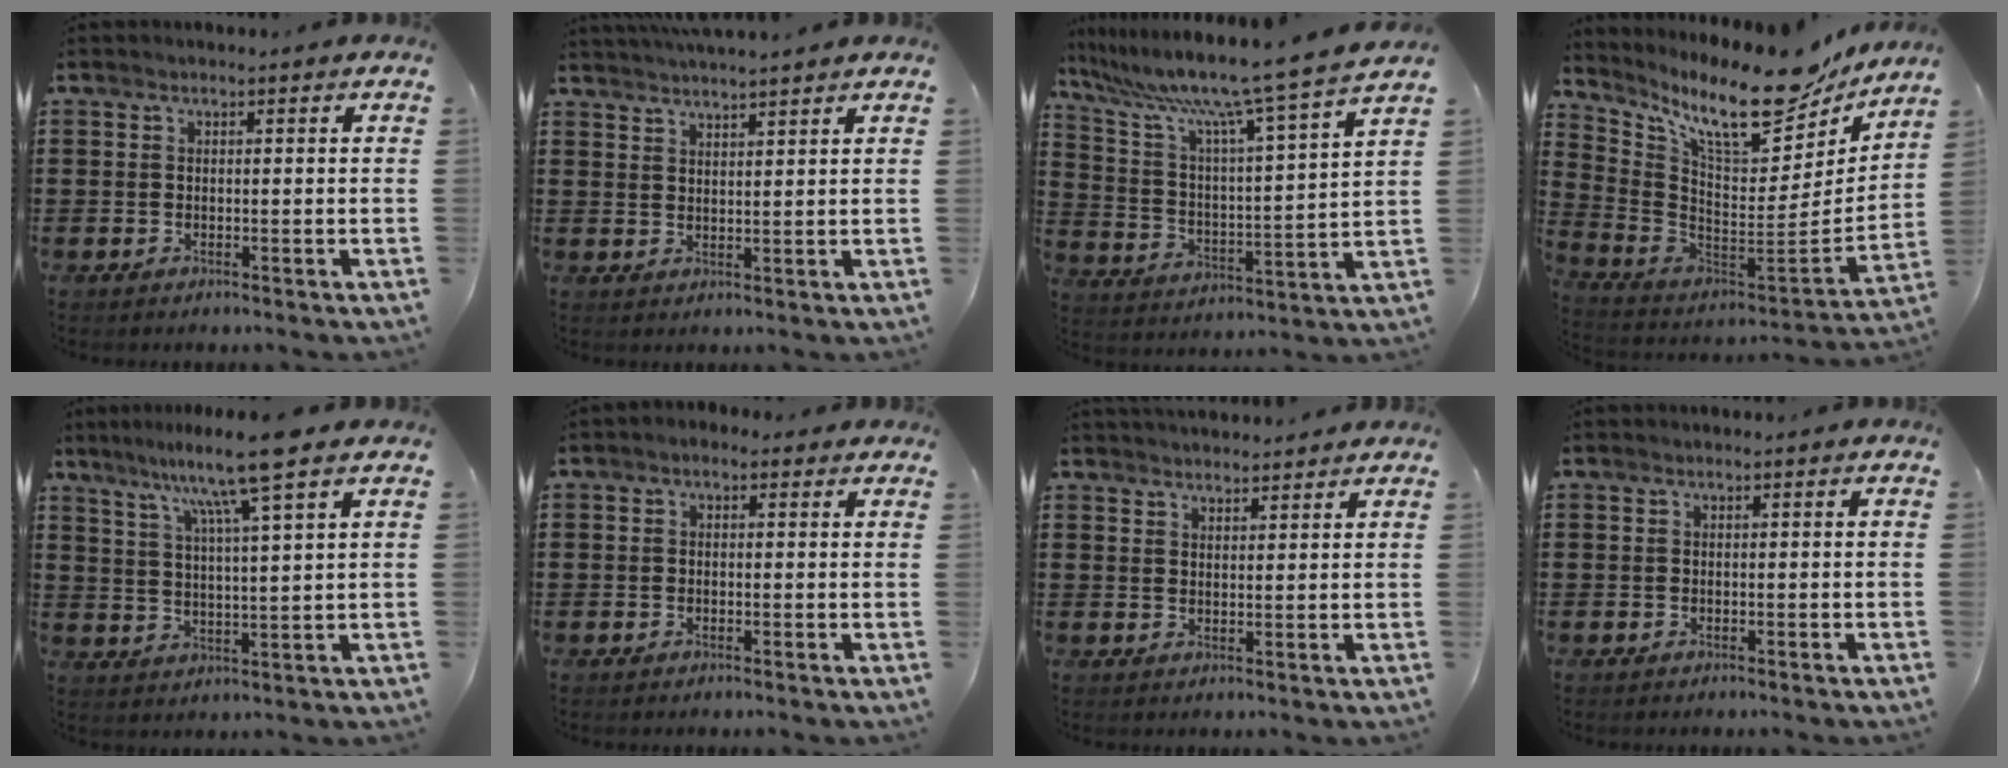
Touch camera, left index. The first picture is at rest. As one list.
[{"total": 2.7, "force": [2.7, -0.5, 0.1], "torque": [-0.010, -0.009, 0.049]}, {"total": 9.9, "force": [8.2, -0.9, 5.4], "torque": [-0.141, -0.063, 0.126]}, {"total": 13.1, "force": [10.0, 3.1, 7.9], "torque": [-0.162, -0.077, 0.165]}, {"total": 9.4, "force": [7.1, -0.5, 6.2], "torque": [-0.131, -0.023, 0.118]}, {"total": 1.1, "force": [-0.1, 0.9, 0.7], "torque": [-0.015, 0.006, -0.003]}, {"total": 2.5, "force": [2.5, 0.1, -0.2], "torque": [-0.003, -0.005, 0.050]}, {"total": 0.0}]